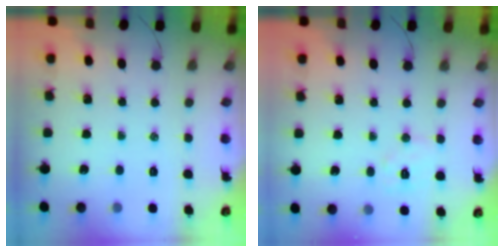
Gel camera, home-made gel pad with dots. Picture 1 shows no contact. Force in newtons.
{"total": 6.7, "press": 6.6, "slide": 0.9}